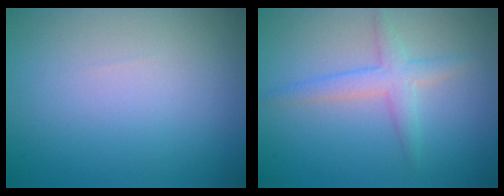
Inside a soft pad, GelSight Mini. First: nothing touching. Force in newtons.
{"total": 2.5, "press": 2.5, "slide": 0.0}